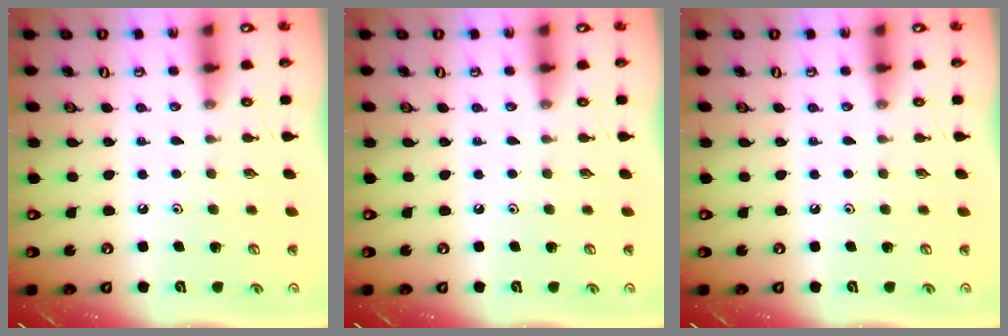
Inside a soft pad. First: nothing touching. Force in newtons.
{"total": 0.0}
{"total": 0.0}